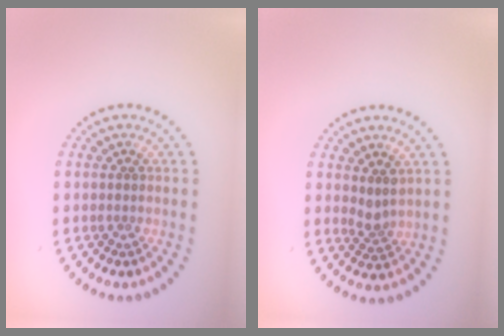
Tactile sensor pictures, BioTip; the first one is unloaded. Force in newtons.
{"total": 1.7, "press": 1.4, "slide": 1.1}